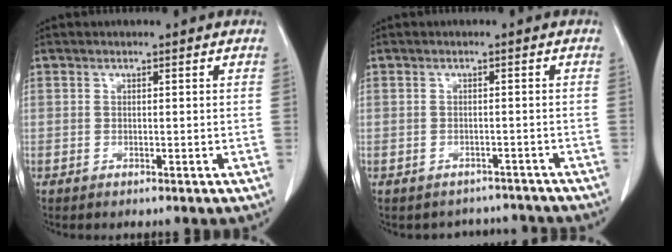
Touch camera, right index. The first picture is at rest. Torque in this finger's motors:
{"motor_torque": [-0.61, -0.45, -0.23, -0.07]}